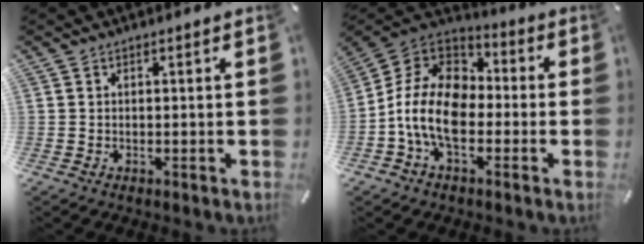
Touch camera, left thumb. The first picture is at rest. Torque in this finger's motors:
{"motor_torque": [1.61, 1.82, 1.57, 1.20, 0.27]}